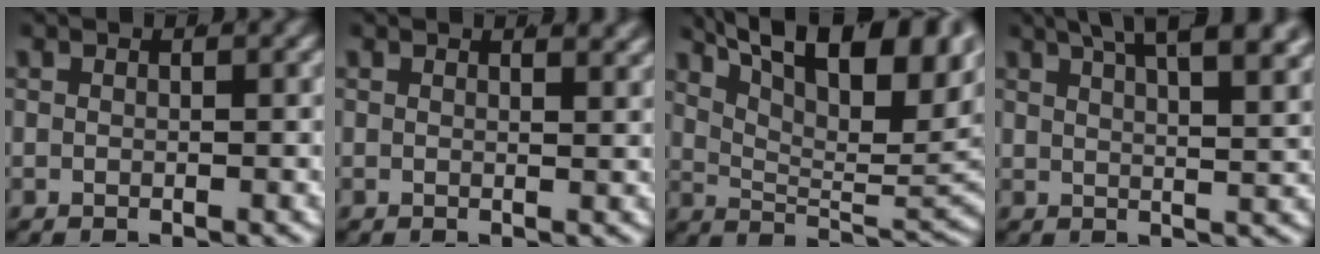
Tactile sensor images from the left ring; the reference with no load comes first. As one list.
[{"total": 1.5, "force": [1.3, 0.1, 0.7], "torque": [-0.003, 0.000, 0.017]}, {"total": 10.5, "force": [4.7, 4.4, 8.3], "torque": [-0.116, -0.002, 0.077]}, {"total": 7.6, "force": [5.4, 2.0, 5.0], "torque": [-0.063, 0.014, 0.083]}]